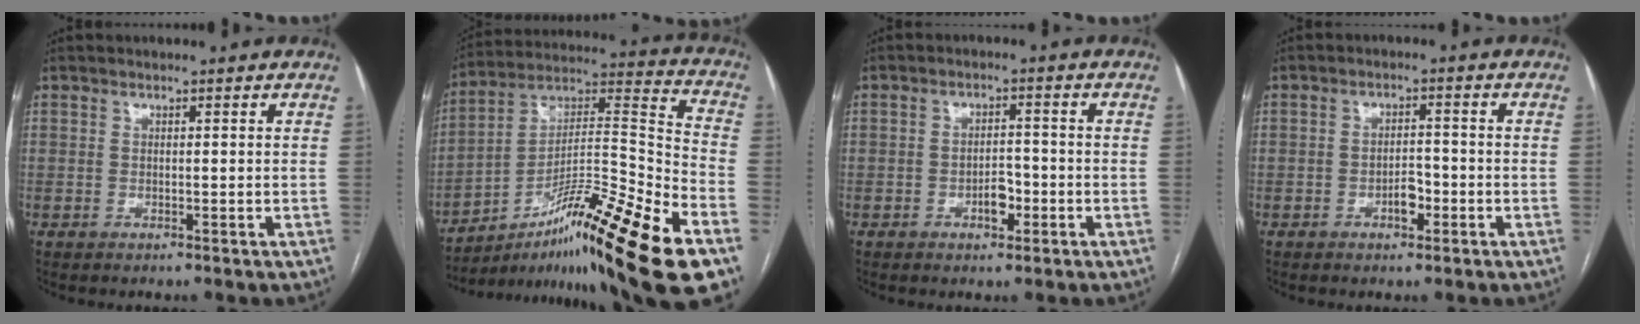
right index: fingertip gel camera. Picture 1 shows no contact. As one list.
[{"total": 25.9, "force": [-14.6, 1.1, 21.3], "torque": [-0.297, 0.006, -0.235]}, {"total": 3.4, "force": [-1.6, 1.6, 2.5], "torque": [-0.036, 0.006, -0.025]}, {"total": 3.0, "force": [-1.5, 1.4, 2.2], "torque": [-0.033, 0.006, -0.027]}]